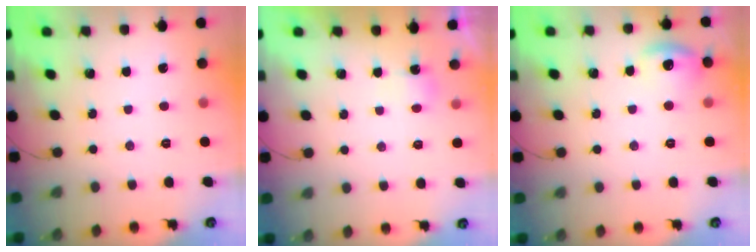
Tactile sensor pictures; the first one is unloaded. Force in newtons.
{"total": 2.3, "press": 2.1, "slide": 0.8}
{"total": 8.3, "press": 8.2, "slide": 1.4}